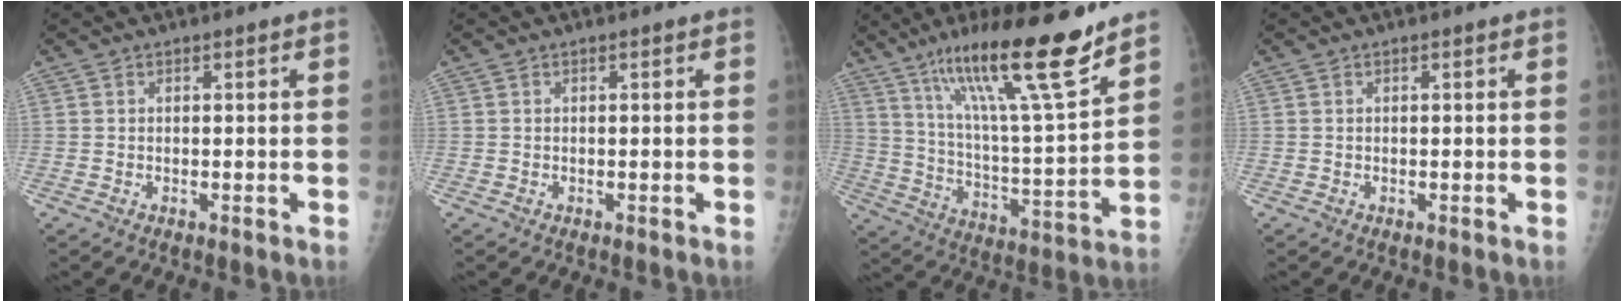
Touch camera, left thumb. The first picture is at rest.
{"total": 0.0}
{"total": 20.8, "force": [14.6, 1.9, 14.8], "torque": [-0.224, -0.072, 0.249]}
{"total": 0.0}